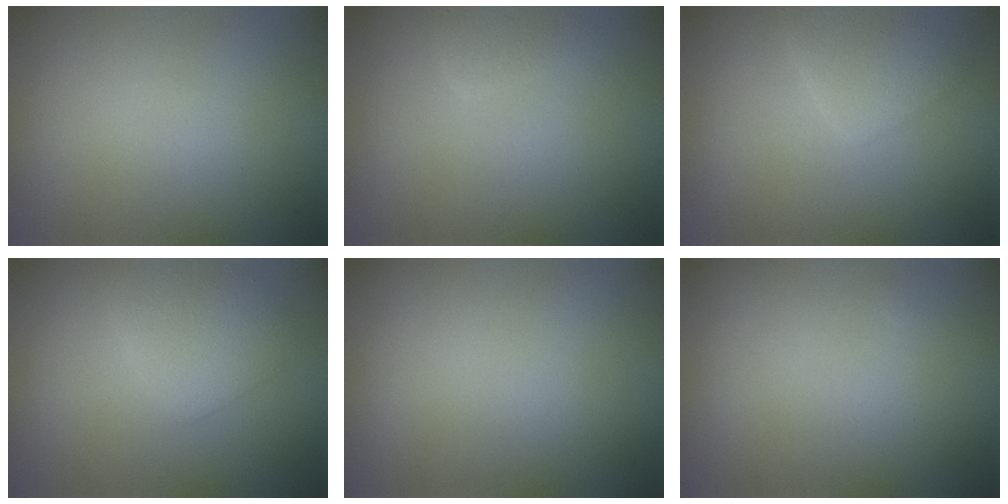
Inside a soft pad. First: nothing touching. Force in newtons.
{"total": 1.7, "press": 1.7, "slide": 0.2}
{"total": 2.9, "press": 2.9, "slide": 0.1}
{"total": 2.6, "press": 2.6, "slide": 0.0}
{"total": 0.0}
{"total": 0.0}